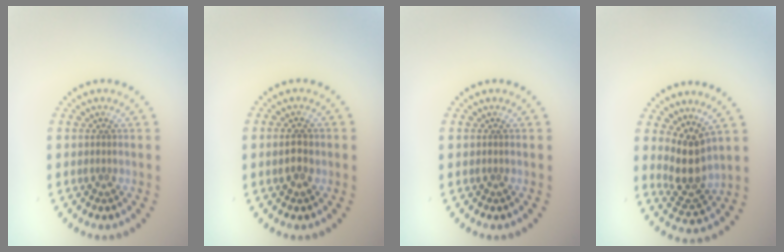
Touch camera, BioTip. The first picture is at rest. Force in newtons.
{"total": 1.9, "press": 1.9, "slide": 0.1}
{"total": 0.0}
{"total": 3.8, "press": 2.9, "slide": 2.5}